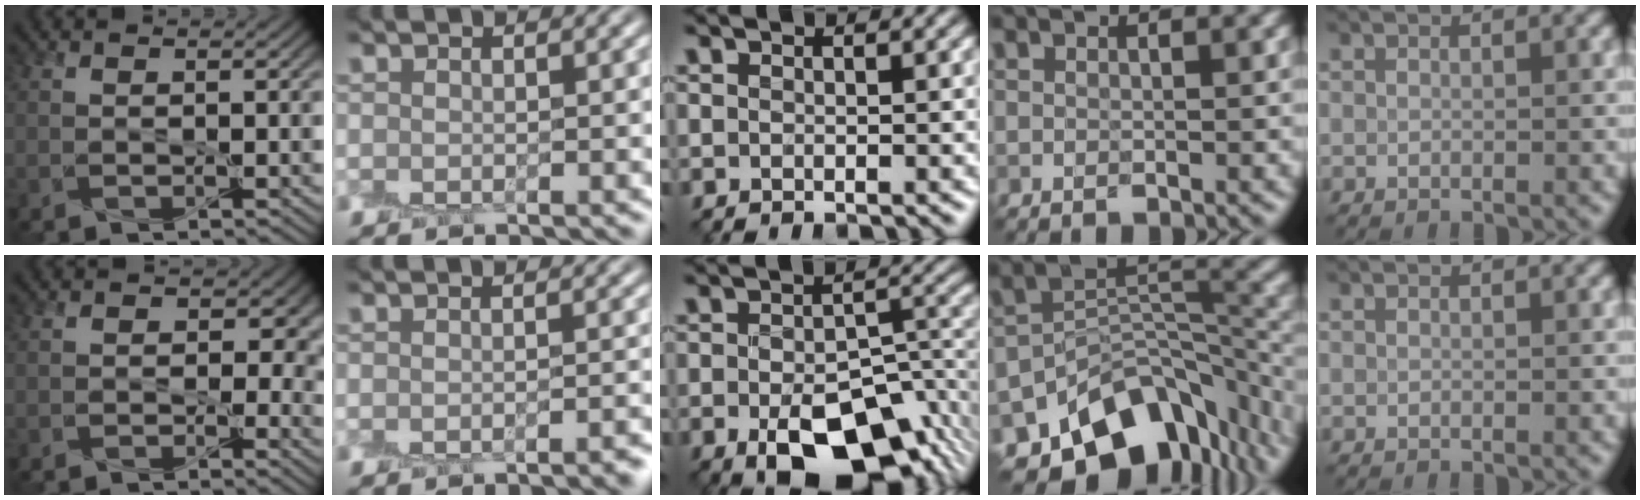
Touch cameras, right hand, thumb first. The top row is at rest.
{"thumb": {"total": 5.4, "force": [0.1, 4.3, 3.2], "torque": [-0.021, -0.005, -0.003]}, "index": {"total": 2.2, "force": [-1.9, 0.1, 1.0], "torque": [-0.012, -0.002, -0.023]}, "middle": {"total": 10.8, "force": [-5.3, 5.6, 7.6], "torque": [-0.128, -0.019, -0.069]}, "ring": {"total": 13.0, "force": [-8.8, 6.9, 6.6], "torque": [-0.105, -0.004, -0.141]}}